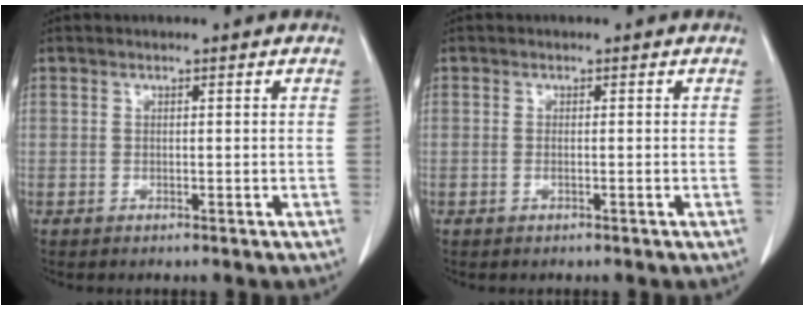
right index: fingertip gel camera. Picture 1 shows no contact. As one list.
[{"total": 0.6, "force": [-0.2, 0.0, 0.5], "torque": [-0.014, -0.002, -0.001]}]